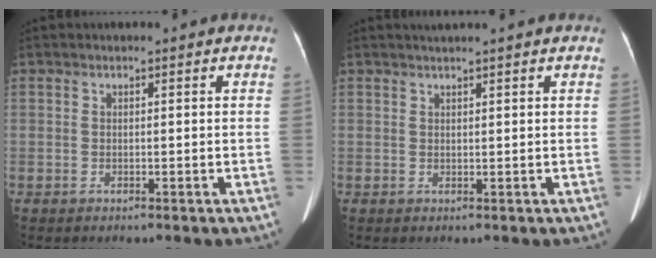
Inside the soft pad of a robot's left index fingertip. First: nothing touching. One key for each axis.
{"total": 2.6, "fx": 2.2, "fy": -0.6, "fz": 1.3, "tx": -0.016, "ty": 0.018, "tz": 0.034}